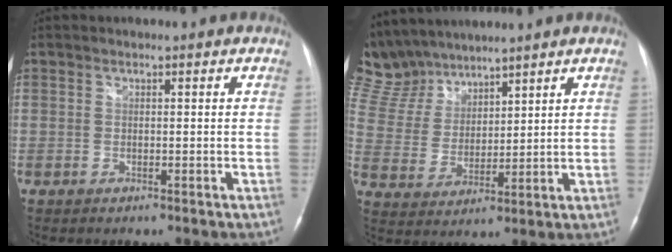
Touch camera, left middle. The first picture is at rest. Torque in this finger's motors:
{"motor_torque": [0.90, -1.24, 0.04, -0.09]}